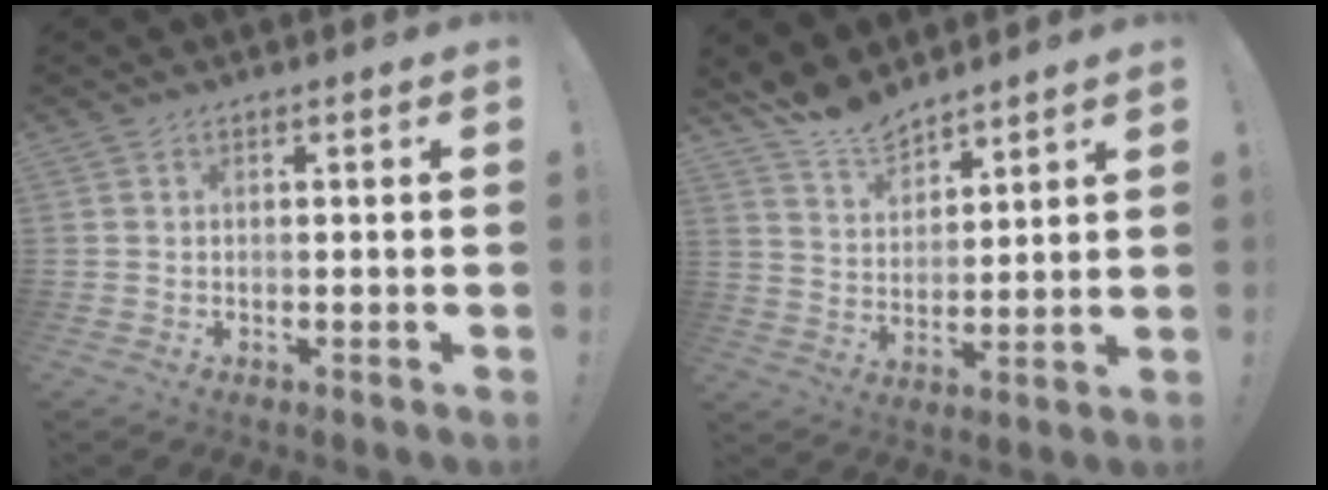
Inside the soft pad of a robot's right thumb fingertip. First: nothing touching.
{"total": 9.7, "force": [9.0, 3.1, 2.0], "torque": [-0.053, -0.068, 0.175]}